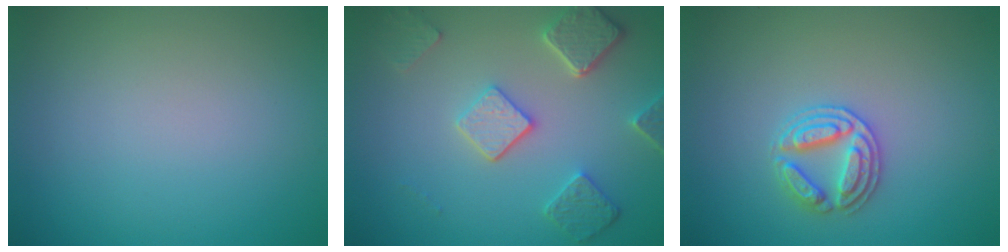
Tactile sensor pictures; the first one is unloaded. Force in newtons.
{"total": 4.9, "press": 4.0, "slide": 2.9}
{"total": 2.8, "press": 2.7, "slide": 0.4}